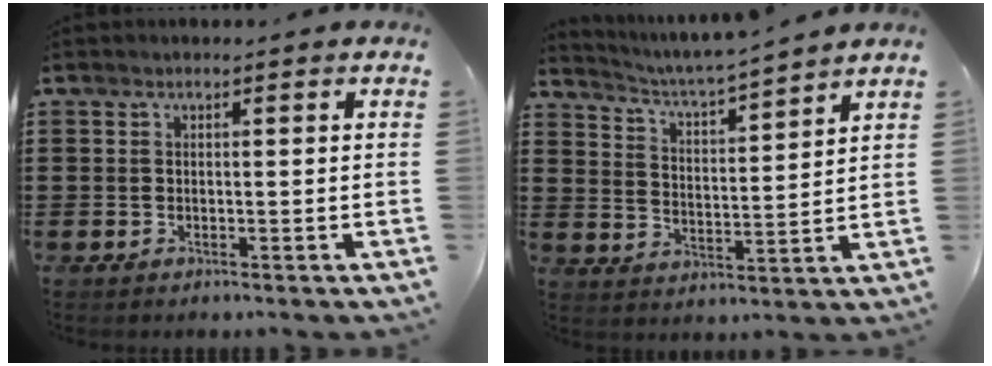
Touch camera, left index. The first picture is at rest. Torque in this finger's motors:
{"motor_torque": [1.14, -1.00, 0.24, 0.09]}